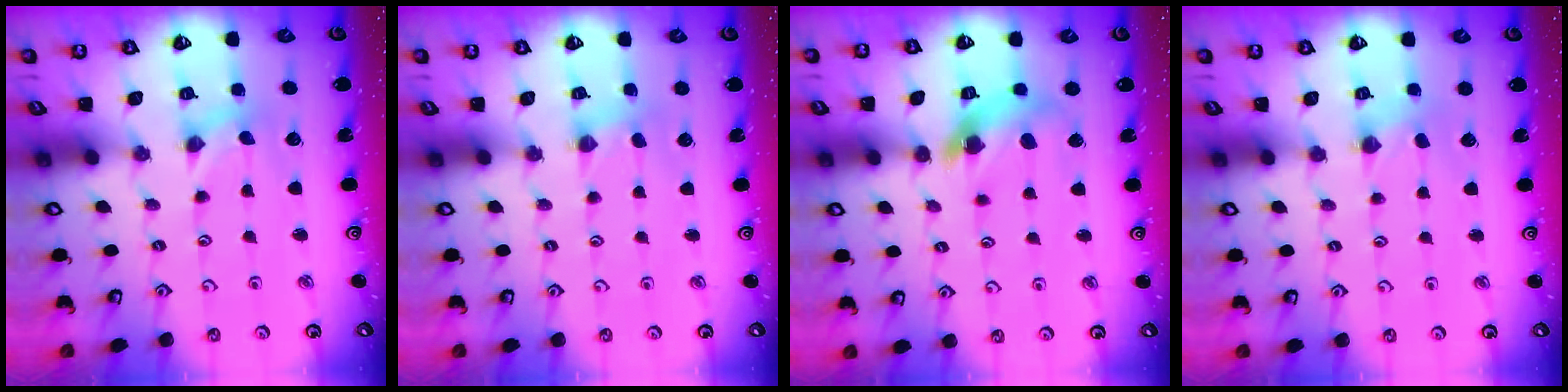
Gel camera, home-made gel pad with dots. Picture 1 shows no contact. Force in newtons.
{"total": 0.8, "press": 0.8, "slide": 0.2}
{"total": 12.0, "press": 11.9, "slide": 1.3}
{"total": 0.0}